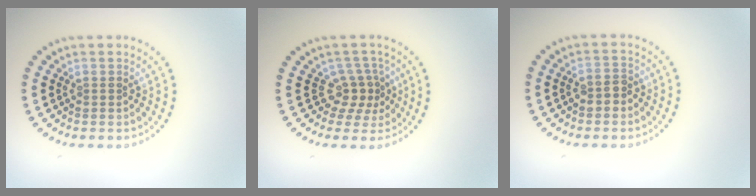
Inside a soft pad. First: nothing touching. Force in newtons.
{"total": 2.8, "press": 1.8, "slide": 2.1}
{"total": 1.7, "press": 1.6, "slide": 0.6}